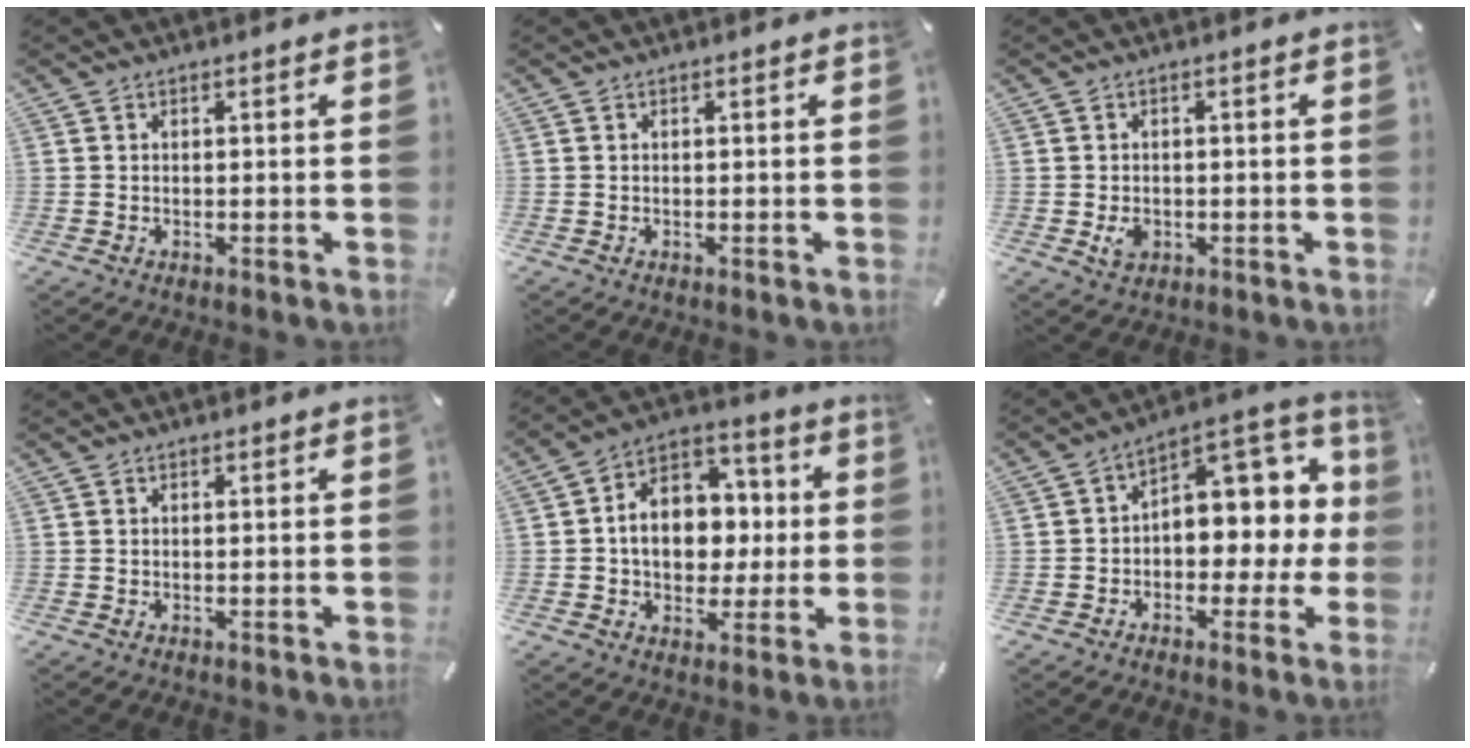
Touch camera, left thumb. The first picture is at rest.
{"total": 0.0}
{"total": 3.4, "force": [-0.8, 2.7, 1.9], "torque": [-0.031, -0.001, -0.016]}
{"total": 0.0}
{"total": 12.1, "force": [-1.0, 10.0, 6.8], "torque": [-0.114, 0.011, -0.013]}
{"total": 9.5, "force": [1.8, 7.2, 5.9], "torque": [-0.061, -0.029, 0.034]}